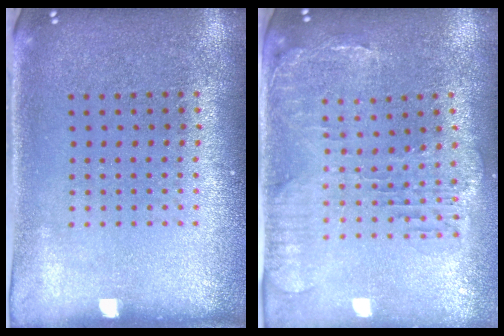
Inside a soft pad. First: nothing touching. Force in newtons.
{"total": 1.2, "press": 1.1, "slide": 0.4}